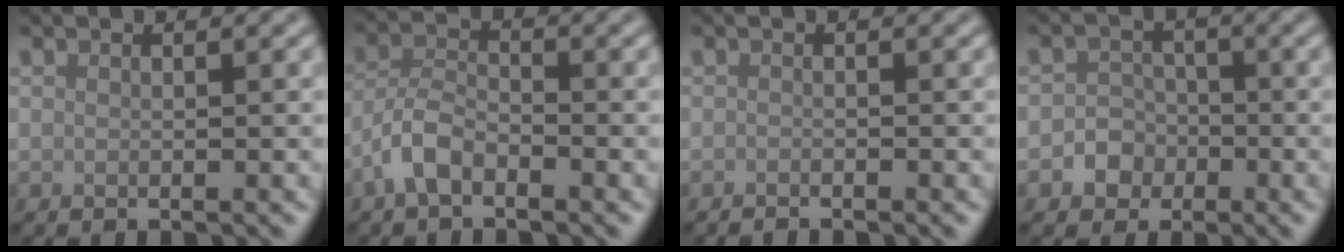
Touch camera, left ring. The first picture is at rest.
{"total": 3.2, "force": [-2.0, 1.5, 2.0], "torque": [-0.041, 0.009, -0.051]}
{"total": 0.6, "force": [-0.6, 0.1, 0.1], "torque": [0.000, -0.001, -0.011]}
{"total": 2.5, "force": [-0.9, 2.3, 0.6], "torque": [0.013, 0.005, -0.026]}